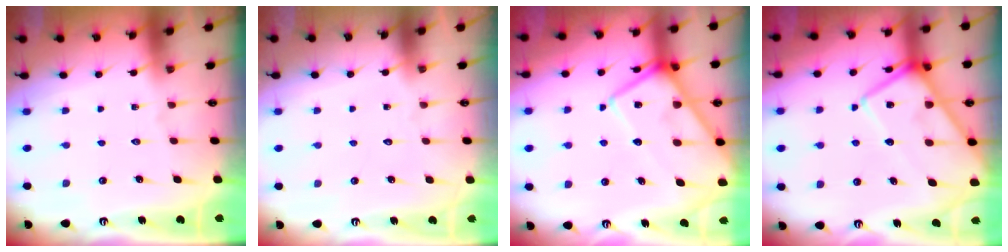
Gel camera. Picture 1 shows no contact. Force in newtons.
{"total": 1.6, "press": 1.6, "slide": 0.1}
{"total": 15.7, "press": 15.7, "slide": 1.2}
{"total": 15.7, "press": 15.7, "slide": 1.2}